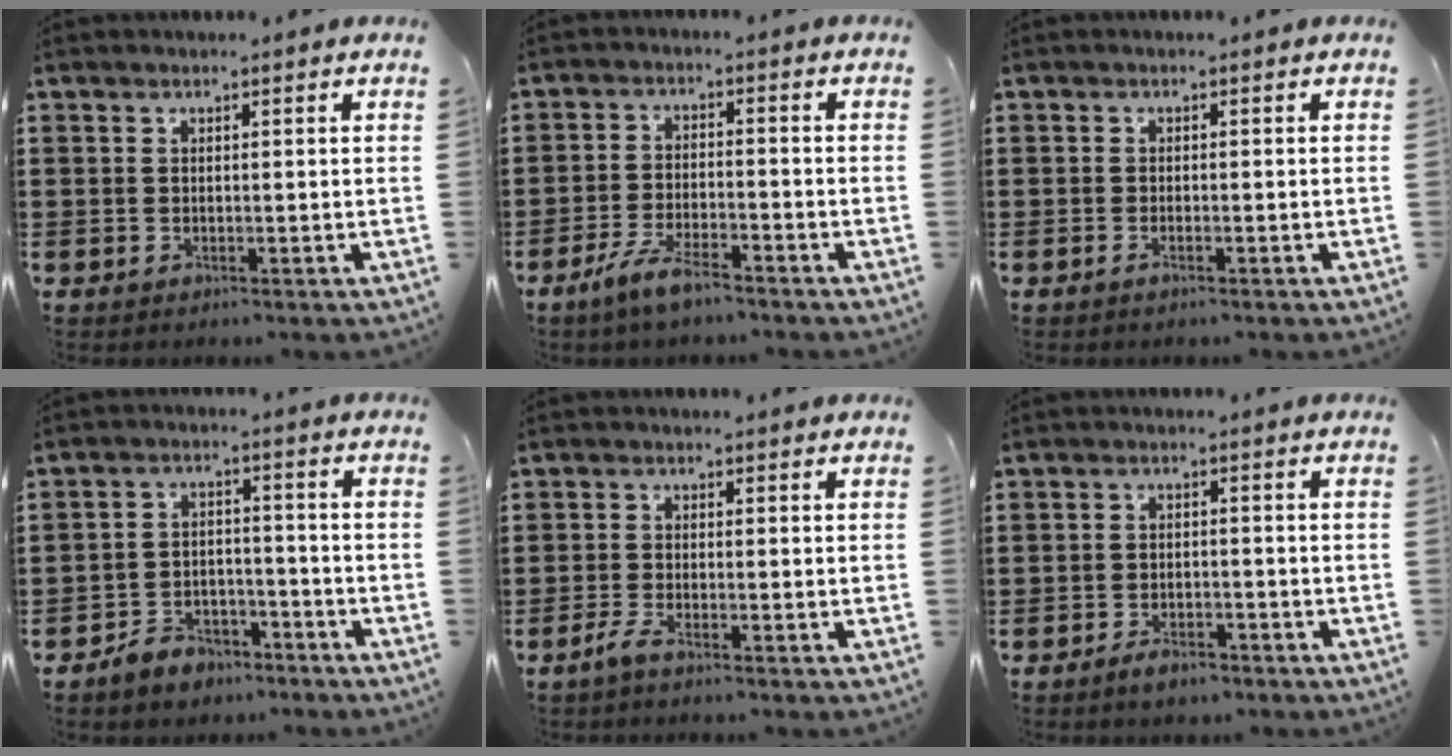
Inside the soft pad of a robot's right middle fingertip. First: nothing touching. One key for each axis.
{"total": 5.1, "fx": -4.0, "fy": 0.9, "fz": 3.1, "tx": -0.077, "ty": -0.006, "tz": -0.079}
{"total": 0.7, "fx": -0.4, "fy": 0.1, "fz": 0.6, "tx": -0.012, "ty": -0.003, "tz": -0.006}
{"total": 4.5, "fx": -4.1, "fy": 1.7, "fz": 0.7, "tx": -0.012, "ty": 0.015, "tz": -0.082}
{"total": 2.2, "fx": -1.5, "fy": 0.2, "fz": 1.6, "tx": -0.041, "ty": -0.004, "tz": -0.033}
{"total": 2.6, "fx": -2.2, "fy": 0.9, "fz": 0.9, "tx": -0.017, "ty": 0.005, "tz": -0.044}